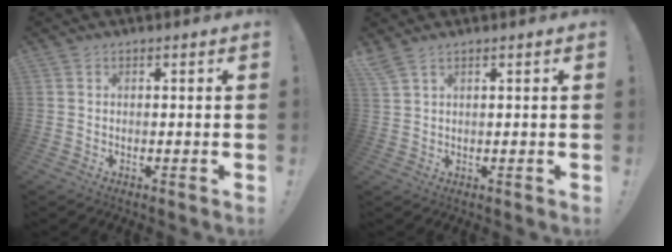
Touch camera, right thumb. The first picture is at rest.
{"total": 2.3, "force": [1.9, 0.1, 1.3], "torque": [-0.034, -0.007, 0.036]}